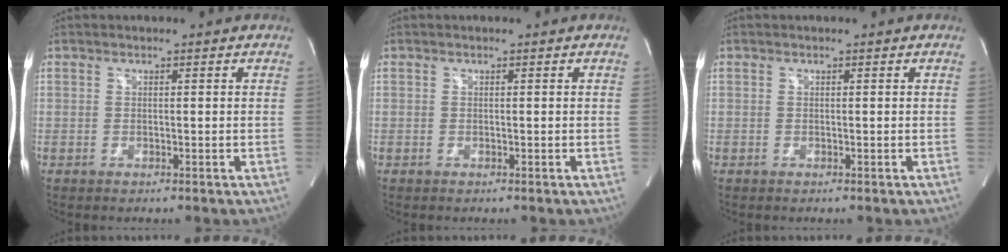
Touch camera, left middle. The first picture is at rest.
{"total": 0.0}
{"total": 0.0}